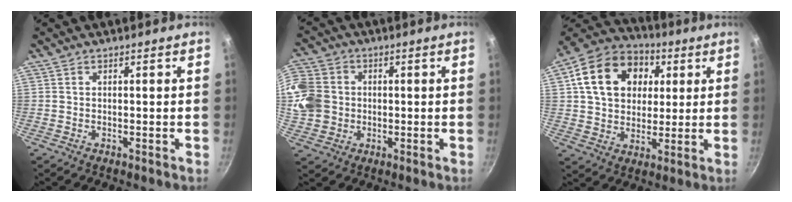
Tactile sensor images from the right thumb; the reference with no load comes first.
{"total": 15.1, "force": [0.6, 13.3, 7.0], "torque": [-0.157, 0.016, 0.004]}
{"total": 18.9, "force": [4.9, 14.4, 11.2], "torque": [-0.168, 0.017, 0.075]}